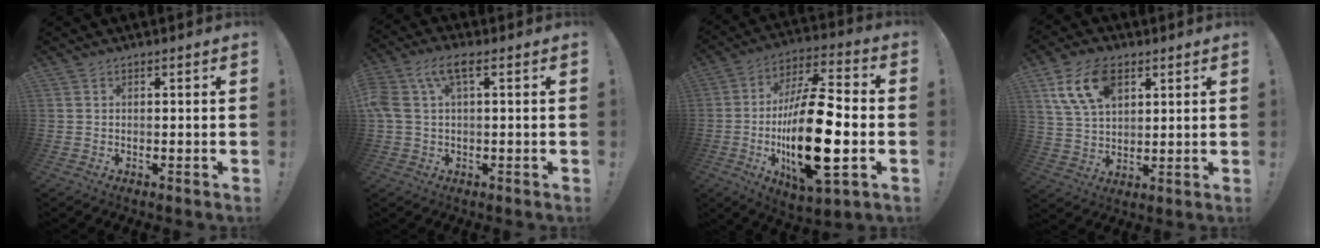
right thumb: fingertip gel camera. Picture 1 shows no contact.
{"total": 8.0, "force": [2.3, 3.5, 6.8], "torque": [-0.144, 0.002, 0.046]}
{"total": 25.6, "force": [-3.7, 9.4, 23.5], "torque": [-0.441, -0.001, -0.062]}
{"total": 13.6, "force": [6.4, 8.5, 8.6], "torque": [-0.161, -0.008, 0.123]}